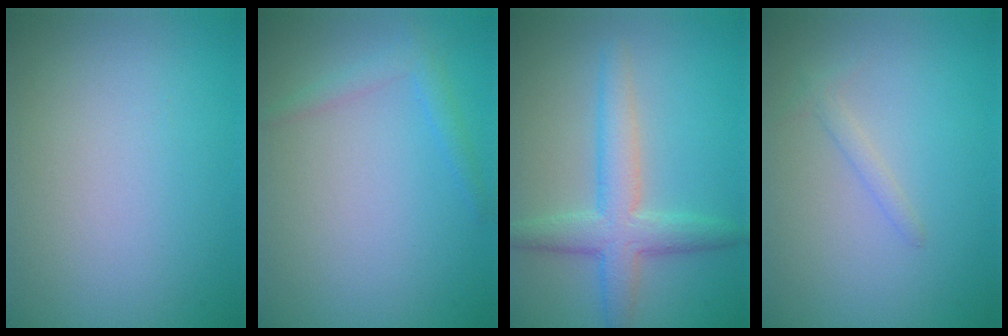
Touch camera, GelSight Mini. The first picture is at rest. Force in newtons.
{"total": 1.6, "press": 1.6, "slide": 0.1}
{"total": 4.4, "press": 4.4, "slide": 0.0}
{"total": 1.1, "press": 1.1, "slide": 0.1}